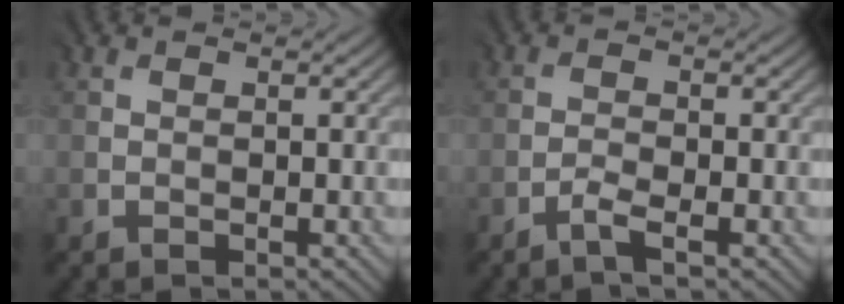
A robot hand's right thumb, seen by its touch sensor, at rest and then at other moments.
{"total": 1.6, "force": [-1.5, -0.2, 0.7], "torque": [-0.018, 0.000, -0.034]}